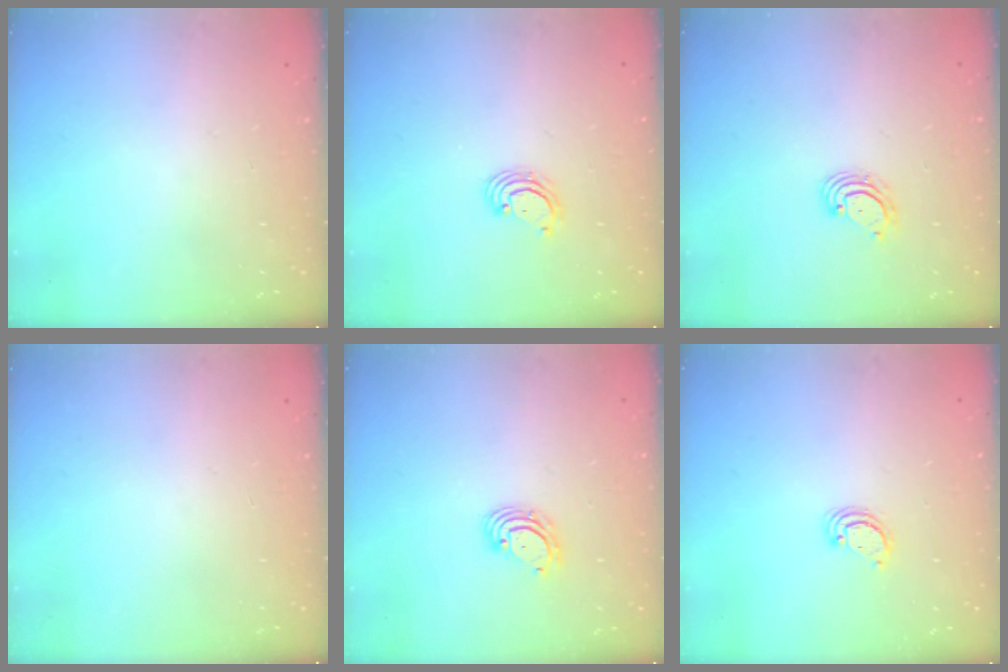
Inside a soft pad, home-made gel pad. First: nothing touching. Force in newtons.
{"total": 2.4, "press": 2.4, "slide": 0.2}
{"total": 2.9, "press": 2.9, "slide": 0.1}
{"total": 0.0}
{"total": 4.5, "press": 4.5, "slide": 0.5}
{"total": 2.3, "press": 2.3, "slide": 0.2}